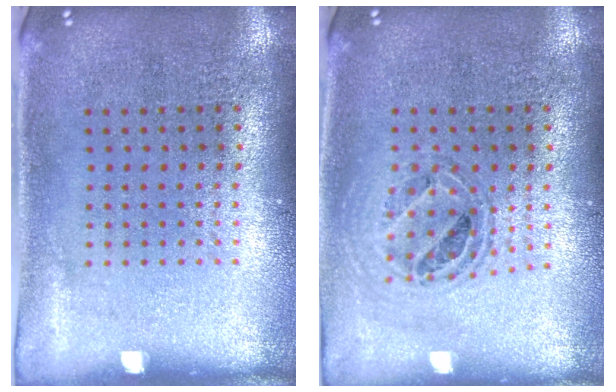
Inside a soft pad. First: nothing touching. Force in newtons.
{"total": 0.8, "press": 0.8, "slide": 0.3}